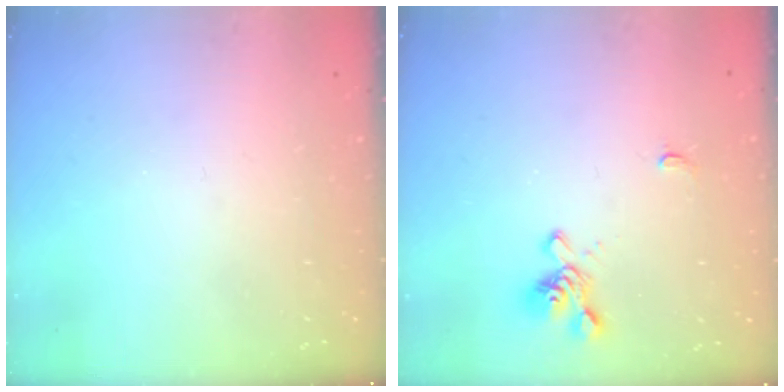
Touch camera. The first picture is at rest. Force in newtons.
{"total": 1.2, "press": 0.2, "slide": 1.2}